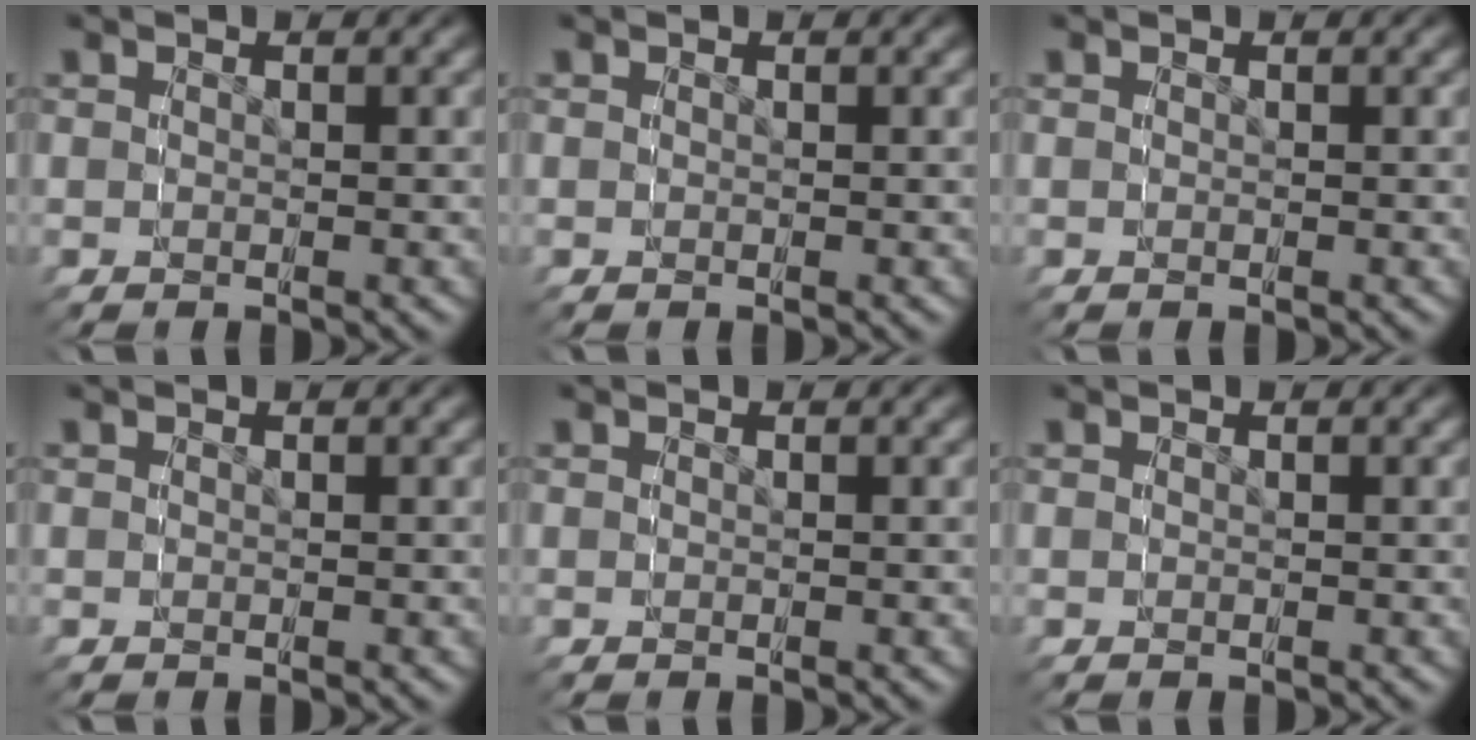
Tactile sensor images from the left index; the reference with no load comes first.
{"total": 0.0}
{"total": 0.0}
{"total": 0.0}
{"total": 0.0}
{"total": 0.0}